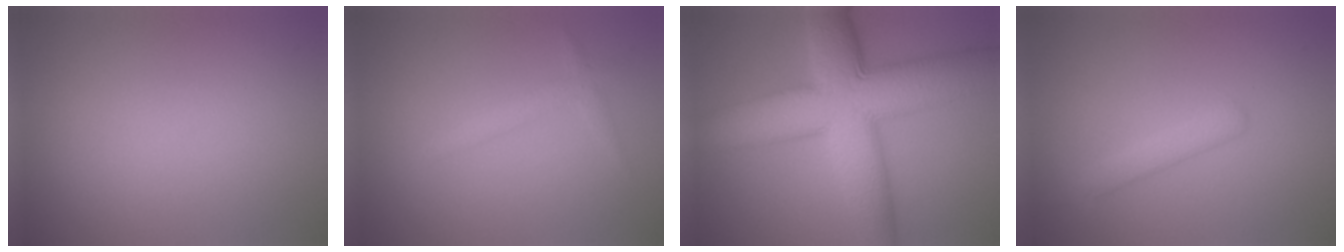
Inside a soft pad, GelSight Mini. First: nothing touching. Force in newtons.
{"total": 1.3, "press": 1.3, "slide": 0.1}
{"total": 12.1, "press": 12.1, "slide": 0.3}
{"total": 2.0, "press": 2.0, "slide": 0.1}